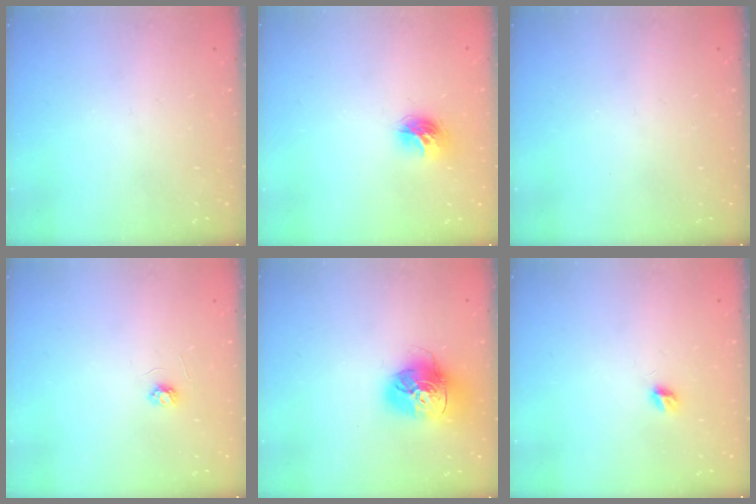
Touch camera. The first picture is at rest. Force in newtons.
{"total": 9.5, "press": 9.5, "slide": 0.4}
{"total": 0.0}
{"total": 3.1, "press": 3.1, "slide": 0.4}
{"total": 17.4, "press": 17.3, "slide": 2.1}
{"total": 5.0, "press": 5.0, "slide": 0.4}